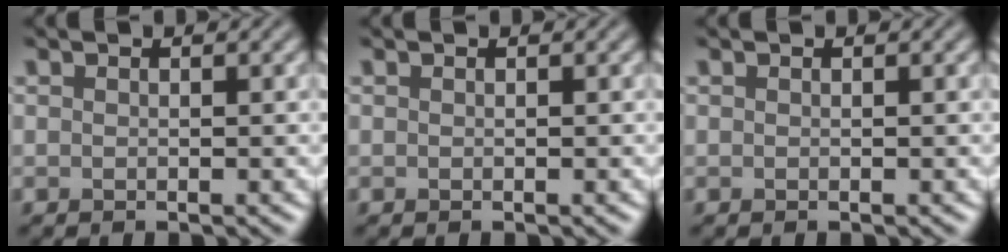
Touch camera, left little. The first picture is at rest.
{"total": 0.0}
{"total": 0.0}